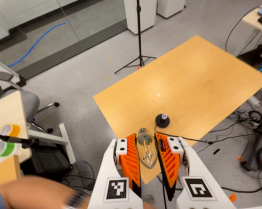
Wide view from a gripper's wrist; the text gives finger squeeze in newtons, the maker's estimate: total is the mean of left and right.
{"total": 21.3, "left": 22.8, "right": 19.7}